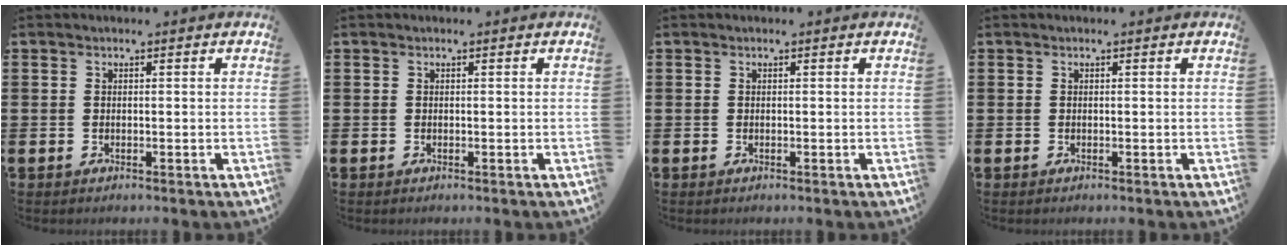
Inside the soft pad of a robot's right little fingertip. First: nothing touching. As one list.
[{"total": 0.0}, {"total": 0.0}, {"total": 0.0}]